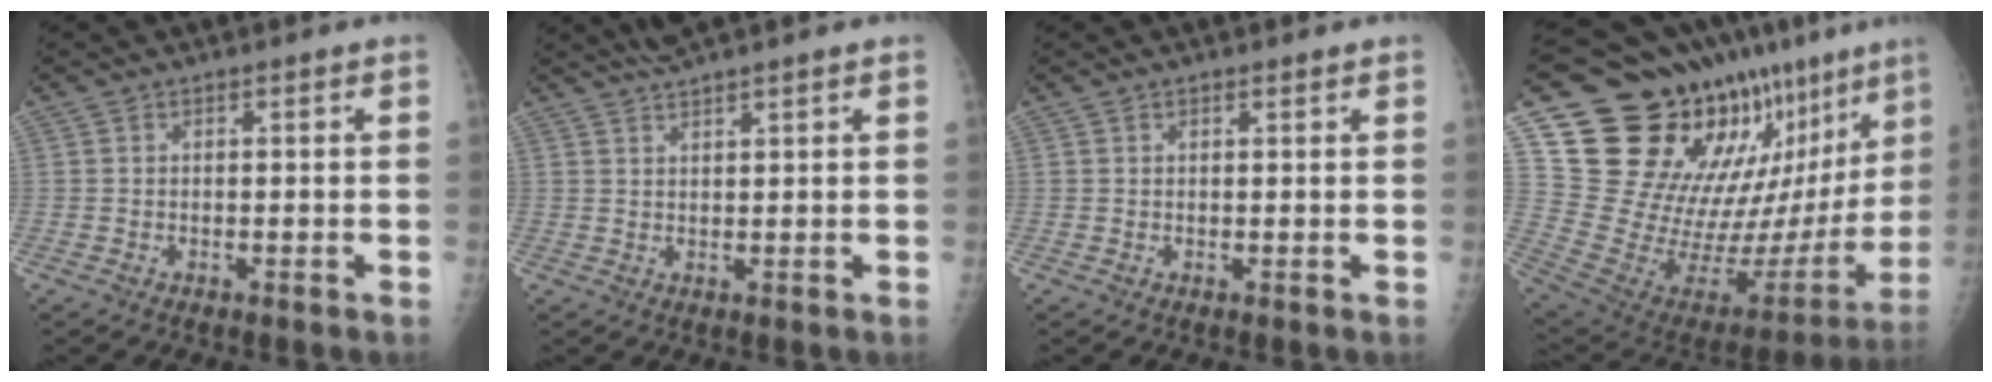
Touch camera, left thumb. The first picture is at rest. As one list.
[{"total": 3.6, "force": [3.1, 0.0, 1.9], "torque": [-0.034, 0.006, 0.058]}, {"total": 0.6, "force": [0.5, 0.4, 0.2], "torque": [0.004, 0.000, 0.004]}, {"total": 30.3, "force": [21.2, 12.6, 17.5], "torque": [-0.235, -0.100, 0.335]}]